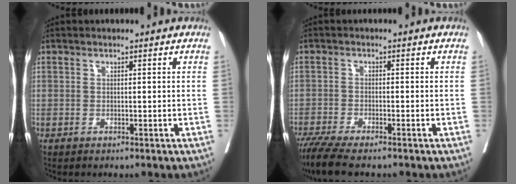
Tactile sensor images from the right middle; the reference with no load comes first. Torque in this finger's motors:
{"motor_torque": [0.39, -0.40, 0.10, 0.06]}